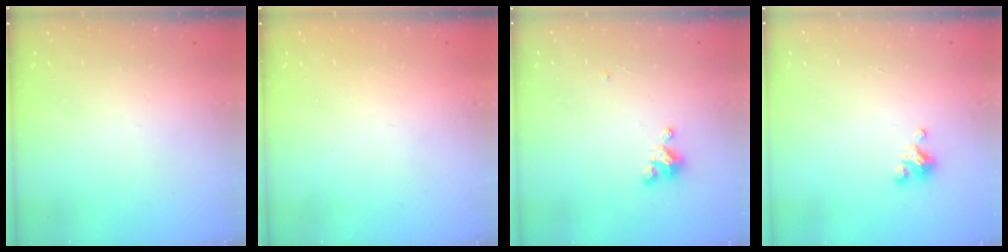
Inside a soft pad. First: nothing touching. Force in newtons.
{"total": 0.7, "press": 0.6, "slide": 0.4}
{"total": 2.7, "press": 2.7, "slide": 0.3}
{"total": 3.4, "press": 3.4, "slide": 0.2}